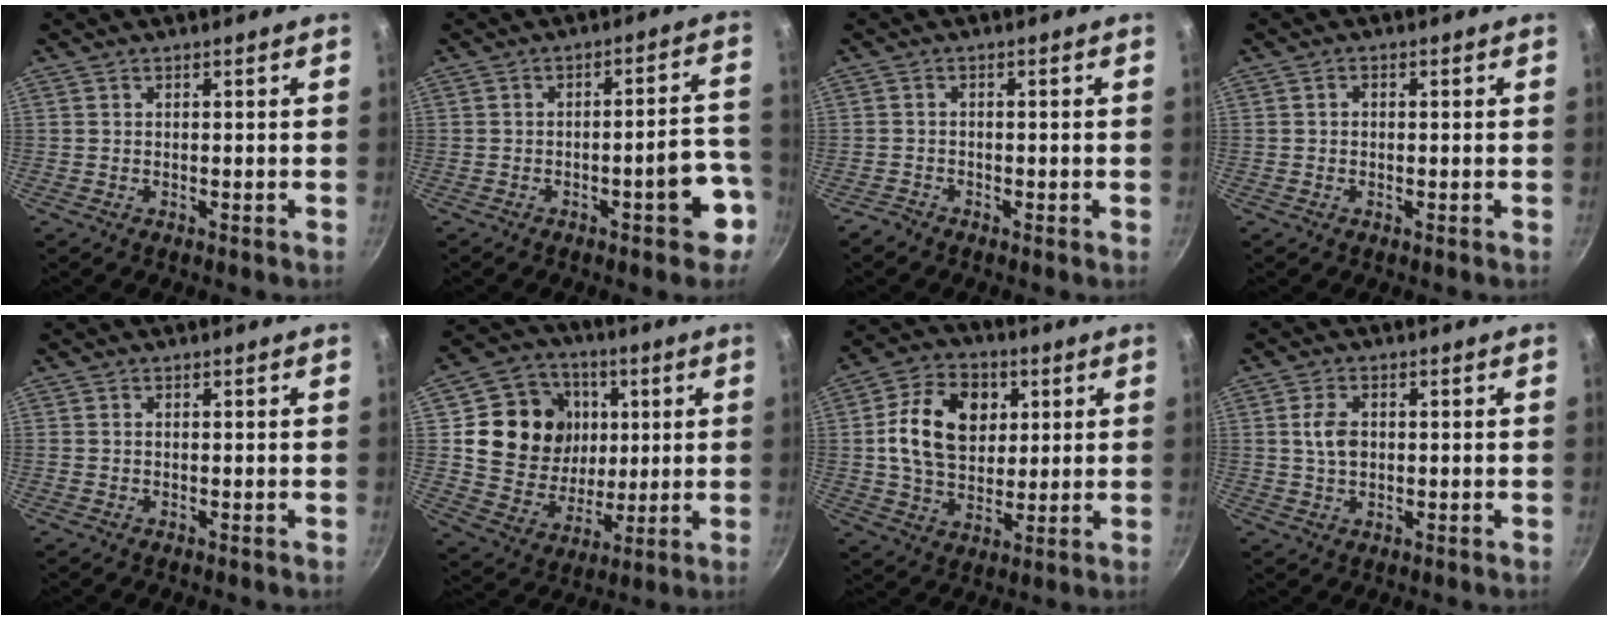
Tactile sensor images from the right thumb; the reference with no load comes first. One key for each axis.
{"total": 9.0, "fx": -3.9, "fy": 2.9, "fz": 7.5, "tx": -0.071, "ty": 0.046, "tz": -0.043}
{"total": 1.4, "fx": -1.3, "fy": 0.6, "fz": 0.1, "tx": -0.006, "ty": 0.011, "tz": -0.026}
{"total": 0.9, "fx": -0.1, "fy": 0.7, "fz": 0.5, "tx": -0.008, "ty": 0.006, "tz": -0.002}
{"total": 0.0}
{"total": 17.6, "fx": 3.8, "fy": 15.2, "fz": 8.0, "tx": -0.116, "ty": -0.002, "tz": 0.072}
{"total": 15.4, "fx": 3.3, "fy": 11.2, "fz": 10.0, "tx": -0.149, "ty": 0.003, "tz": 0.048}
{"total": 4.5, "fx": 0.4, "fy": 3.1, "fz": 3.3, "tx": -0.056, "ty": 0.006, "tz": 0.005}